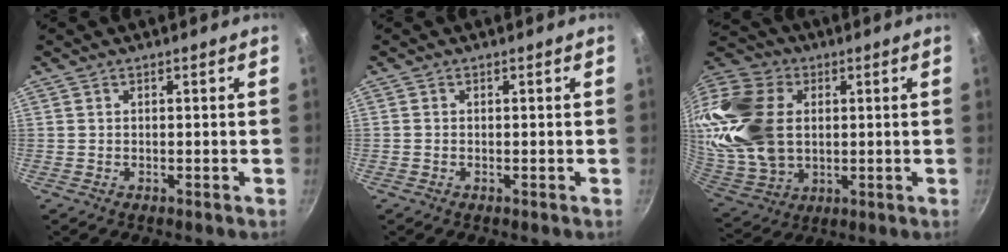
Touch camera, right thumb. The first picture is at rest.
{"total": 0.0}
{"total": 25.5, "force": [4.0, 18.2, 17.4], "torque": [-0.366, 0.002, 0.083]}